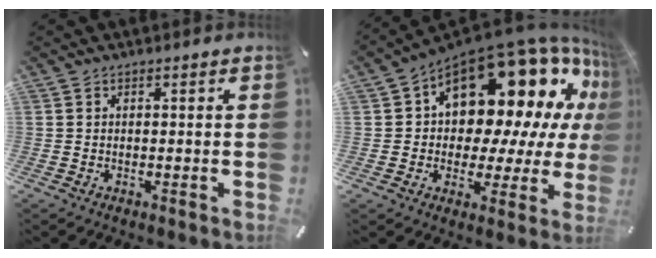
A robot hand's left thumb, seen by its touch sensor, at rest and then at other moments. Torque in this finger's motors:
{"motor_torque": [2.50, 2.50, 1.98, -0.79, 0.23]}